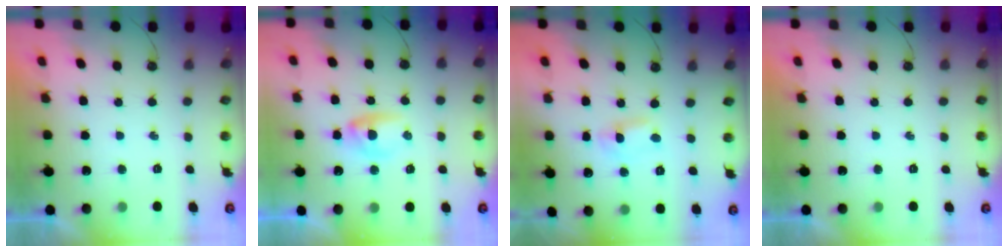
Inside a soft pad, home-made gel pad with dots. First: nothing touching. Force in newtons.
{"total": 10.4, "press": 6.3, "slide": 8.3}
{"total": 1.3, "press": 1.3, "slide": 0.2}
{"total": 0.0}